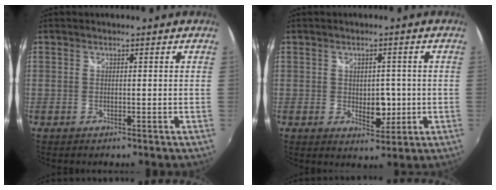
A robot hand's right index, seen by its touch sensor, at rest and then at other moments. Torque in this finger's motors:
{"motor_torque": [-1.01, 1.13, 0.07, 0.05]}